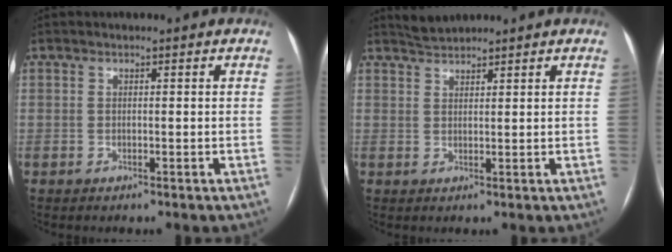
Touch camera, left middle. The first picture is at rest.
{"total": 2.2, "force": [2.2, -0.1, -0.1], "torque": [-0.006, 0.009, 0.049]}